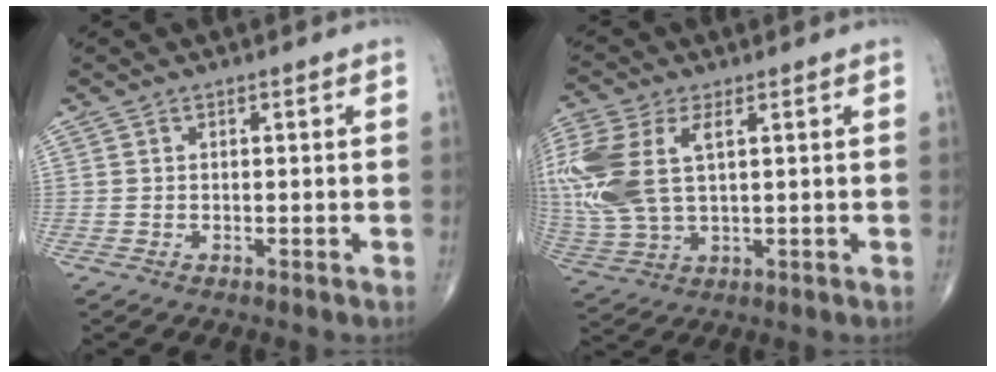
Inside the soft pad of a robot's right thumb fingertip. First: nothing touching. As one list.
[{"total": 16.2, "force": [3.7, 8.7, 13.1], "torque": [-0.329, 0.001, 0.073]}]